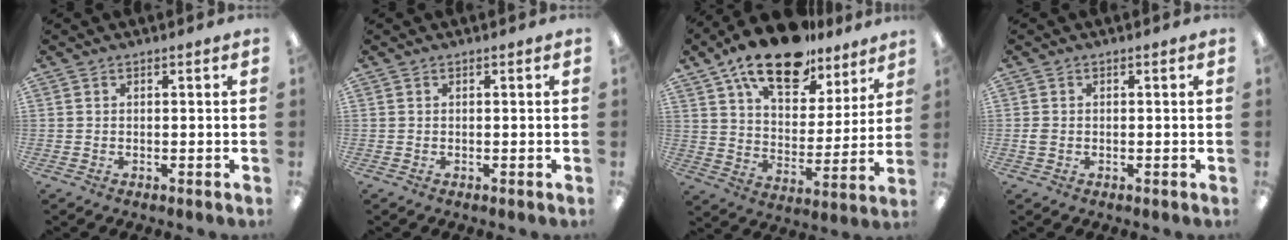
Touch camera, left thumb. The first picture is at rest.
{"total": 0.0}
{"total": 19.7, "force": [14.1, 8.9, 10.5], "torque": [-0.183, -0.075, 0.245]}
{"total": 1.6, "force": [-0.1, 1.2, 0.9], "torque": [-0.017, 0.004, -0.001]}